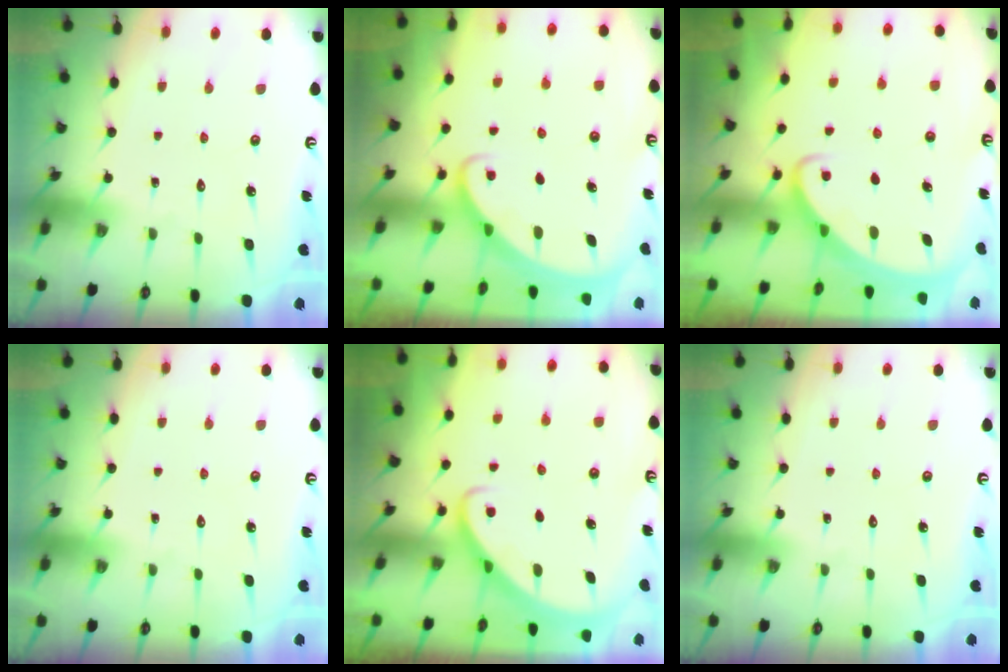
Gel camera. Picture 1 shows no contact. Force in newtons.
{"total": 1.7, "press": 1.7, "slide": 0.2}
{"total": 2.1, "press": 2.1, "slide": 0.0}
{"total": 0.0}
{"total": 2.7, "press": 2.7, "slide": 0.2}
{"total": 0.0}